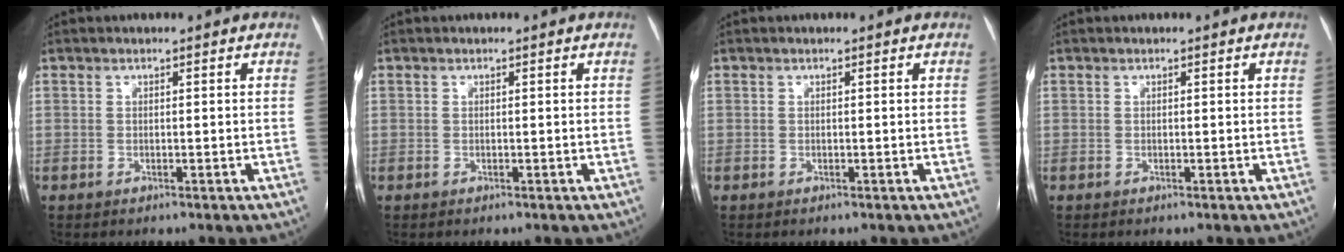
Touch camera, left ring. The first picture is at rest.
{"total": 0.0}
{"total": 0.0}
{"total": 0.0}